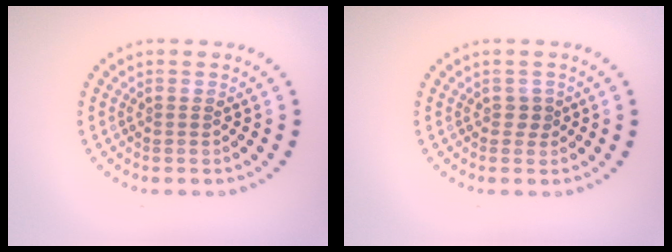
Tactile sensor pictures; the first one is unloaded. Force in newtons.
{"total": 0.9, "press": 0.8, "slide": 0.5}